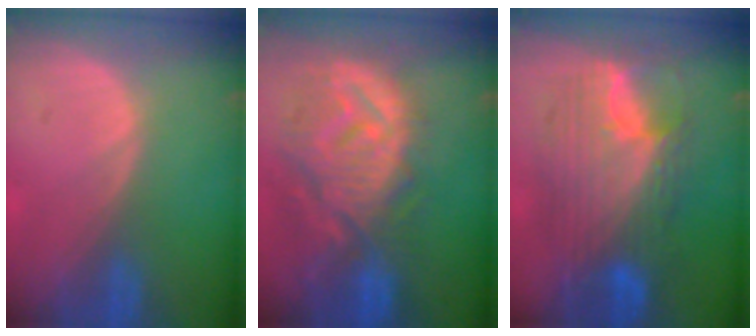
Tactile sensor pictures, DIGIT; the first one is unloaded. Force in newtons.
{"total": 12.6, "press": 11.2, "slide": 5.8}
{"total": 11.4, "press": 11.3, "slide": 0.9}